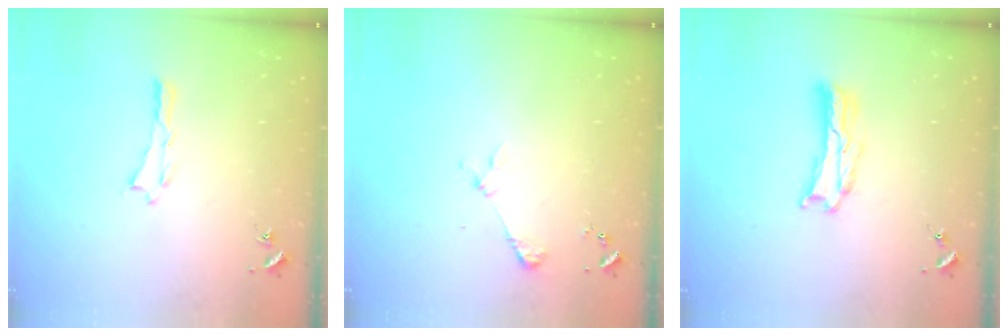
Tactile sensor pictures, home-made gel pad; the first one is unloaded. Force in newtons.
{"total": 2.2, "press": 2.2, "slide": 0.2}
{"total": 2.8, "press": 2.7, "slide": 0.4}